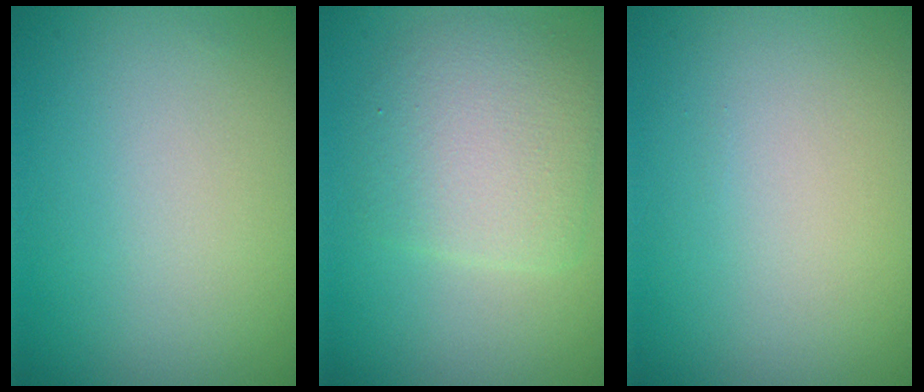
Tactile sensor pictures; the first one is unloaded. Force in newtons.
{"total": 4.3, "press": 4.3, "slide": 0.1}
{"total": 0.0}